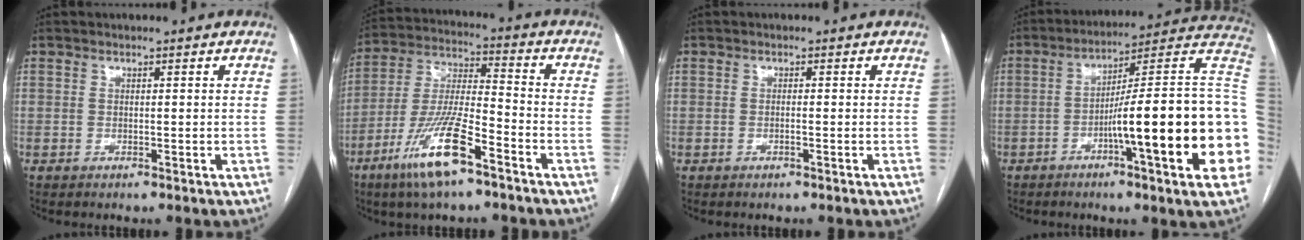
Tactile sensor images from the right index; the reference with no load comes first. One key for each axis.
{"total": 13.7, "fx": -7.9, "fy": 2.0, "fz": 11.0, "tx": -0.225, "ty": -0.018, "tz": -0.147}
{"total": 0.6, "fx": -0.3, "fy": 0.0, "fz": 0.6, "tx": -0.011, "ty": 0.001, "tz": -0.004}
{"total": 23.9, "fx": -4.7, "fy": 0.9, "fz": 23.4, "tx": -0.230, "ty": 0.016, "tz": -0.072}